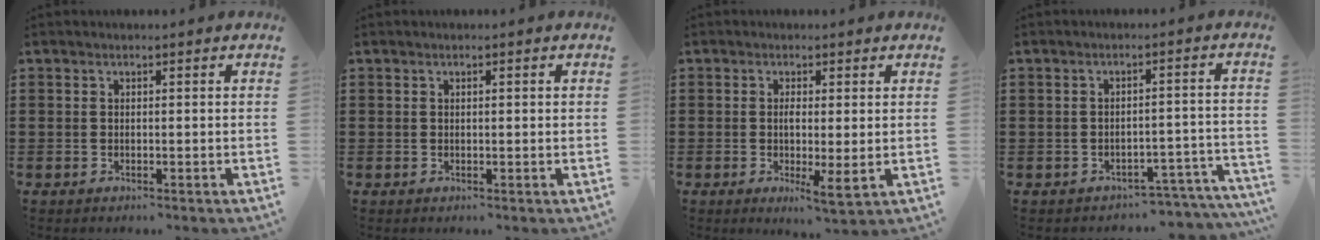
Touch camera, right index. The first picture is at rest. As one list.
[{"total": 0.5, "force": [0.2, 0.1, 0.5], "torque": [-0.010, -0.001, 0.004]}, {"total": 3.4, "force": [0.0, 0.6, 3.4], "torque": [-0.064, -0.002, -0.001]}, {"total": 2.8, "force": [-2.7, 0.7, 0.4], "torque": [-0.012, 0.004, -0.058]}]